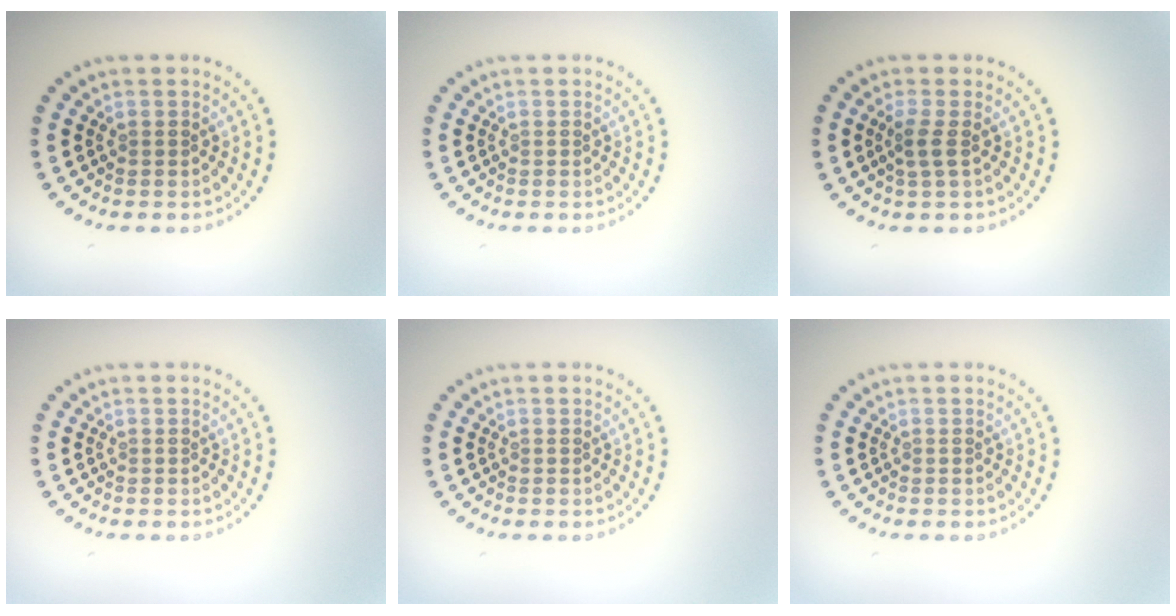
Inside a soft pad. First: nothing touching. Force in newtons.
{"total": 0.0}
{"total": 1.5, "press": 1.3, "slide": 0.9}
{"total": 0.0}
{"total": 0.0}
{"total": 0.0}